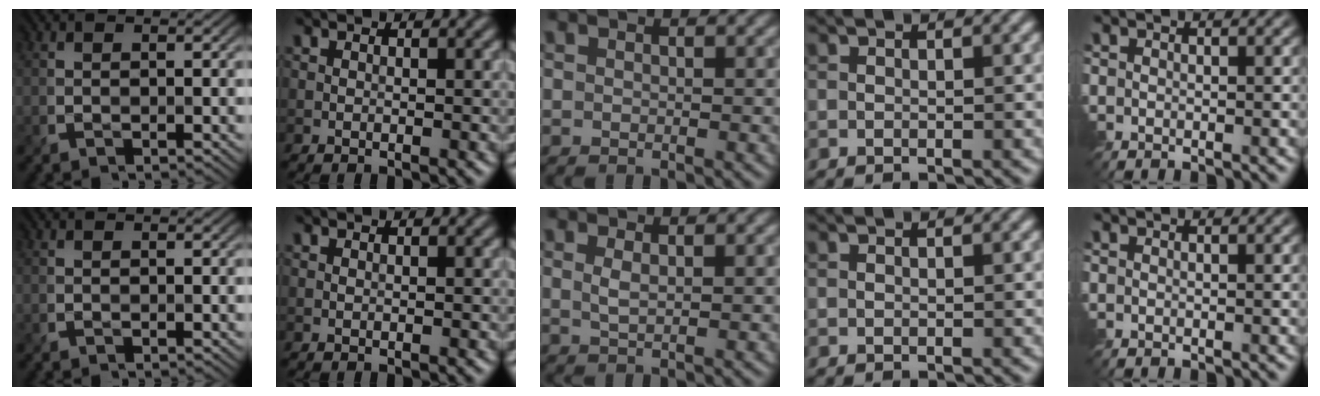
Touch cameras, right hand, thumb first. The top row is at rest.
{"middle": {"total": 1.1, "force": [0.5, 0.3, 0.9], "torque": [-0.023, -0.001, 0.011]}}